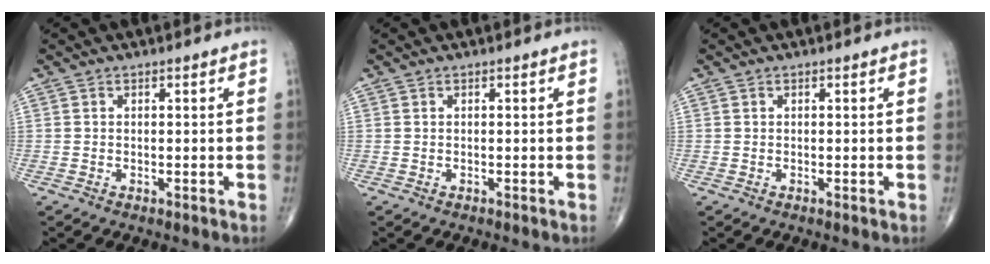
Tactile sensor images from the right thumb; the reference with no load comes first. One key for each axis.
{"total": 0.0}
{"total": 0.0}